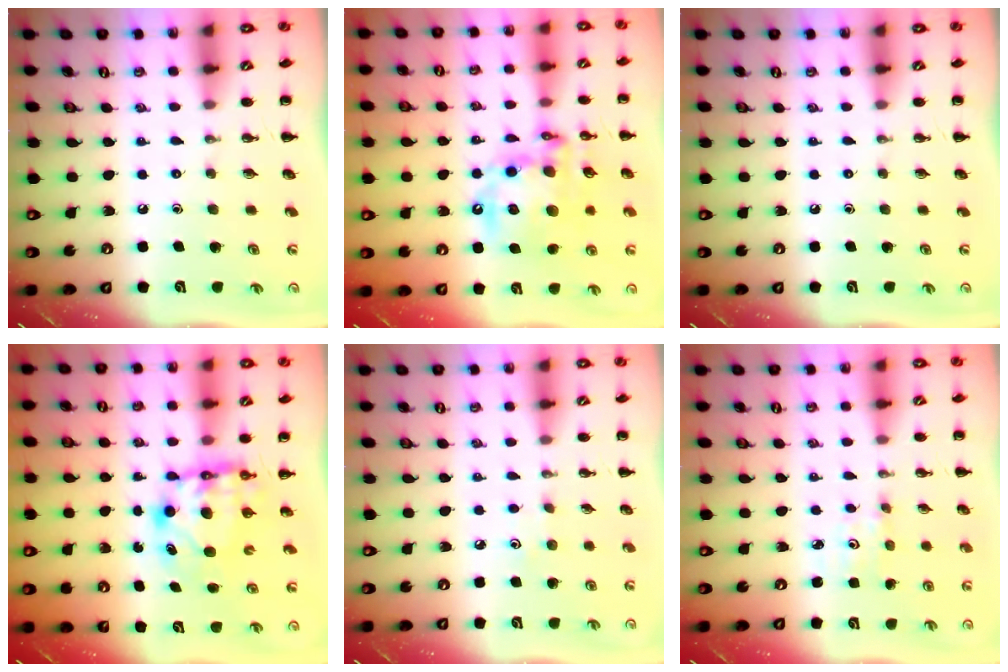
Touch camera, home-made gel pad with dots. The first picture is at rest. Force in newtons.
{"total": 17.5, "press": 17.1, "slide": 3.7}
{"total": 0.0}
{"total": 6.6, "press": 6.4, "slide": 1.3}
{"total": 2.8, "press": 2.7, "slide": 0.8}
{"total": 1.2, "press": 1.1, "slide": 0.4}